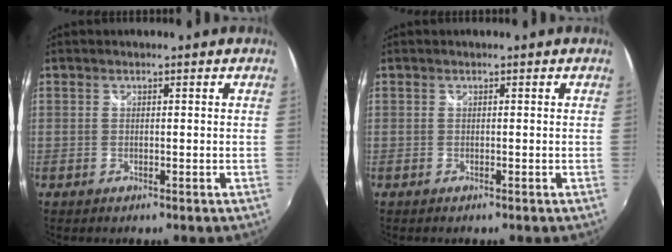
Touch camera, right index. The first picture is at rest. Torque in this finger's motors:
{"motor_torque": [0.30, 0.27, 0.03, 0.01]}